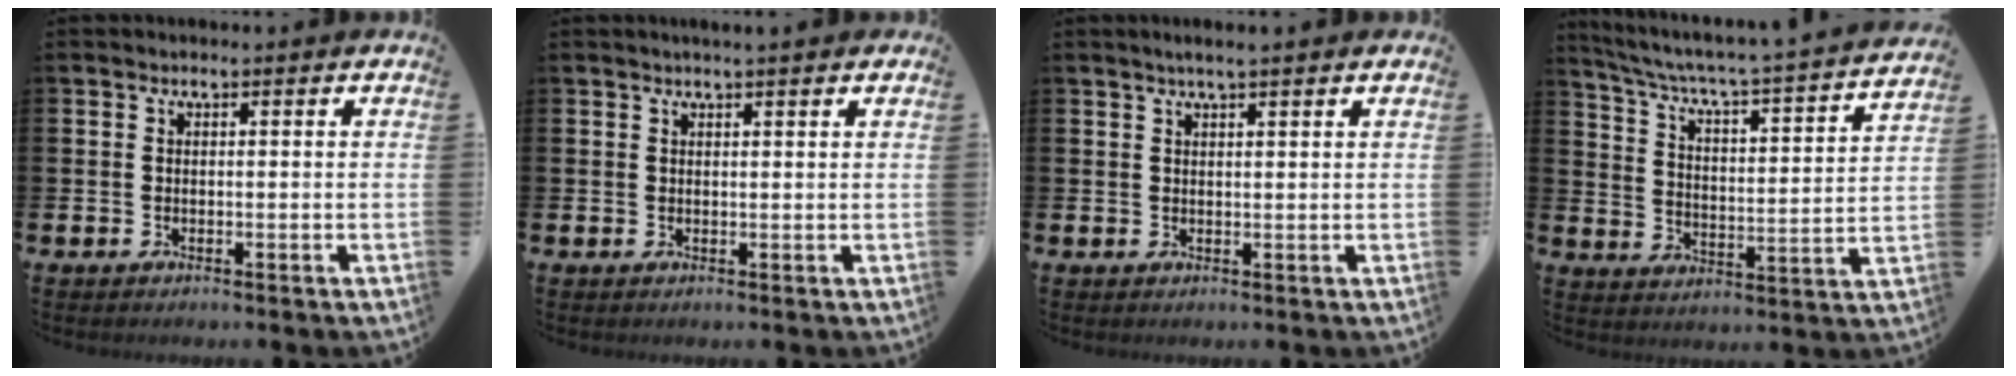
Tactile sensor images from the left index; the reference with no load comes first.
{"total": 1.5, "force": [1.3, 0.0, 0.6], "torque": [-0.004, -0.002, 0.022]}
{"total": 2.0, "force": [1.7, 0.0, 1.1], "torque": [-0.021, 0.002, 0.030]}
{"total": 4.5, "force": [3.9, 0.3, 2.3], "torque": [-0.070, -0.043, 0.055]}